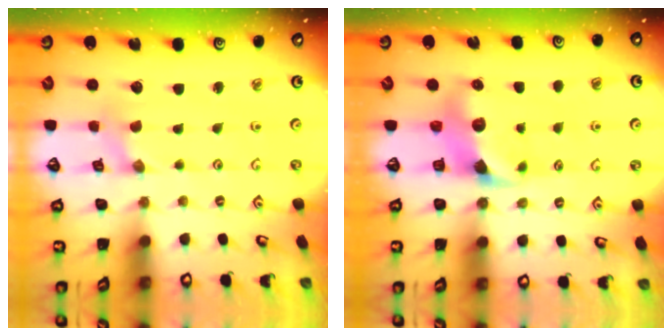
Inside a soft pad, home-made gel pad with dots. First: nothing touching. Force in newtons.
{"total": 7.3, "press": 7.2, "slide": 0.7}